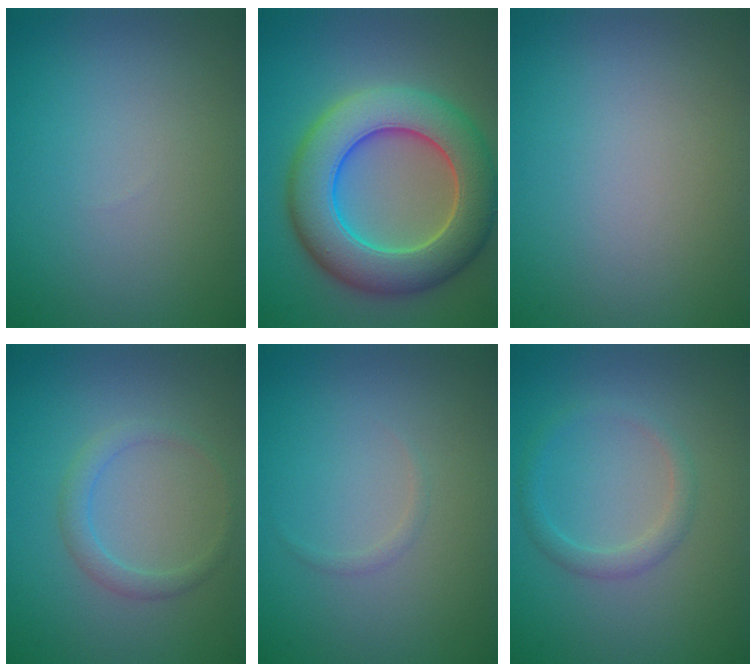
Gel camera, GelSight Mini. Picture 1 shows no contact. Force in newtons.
{"total": 10.1, "press": 10.0, "slide": 0.7}
{"total": 0.0}
{"total": 1.8, "press": 1.8, "slide": 0.0}
{"total": 0.6, "press": 0.6, "slide": 0.1}
{"total": 1.7, "press": 1.7, "slide": 0.1}